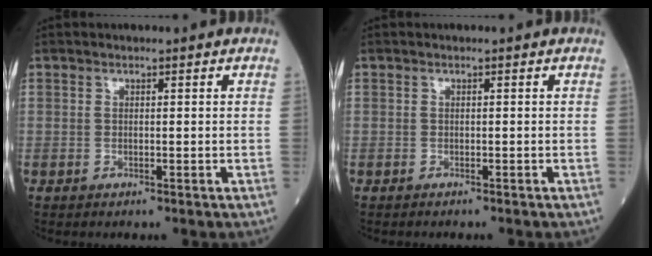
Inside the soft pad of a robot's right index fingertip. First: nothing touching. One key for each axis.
{"total": 0.9, "fx": -0.8, "fy": 0.1, "fz": 0.3, "tx": -0.004, "ty": -0.001, "tz": -0.013}